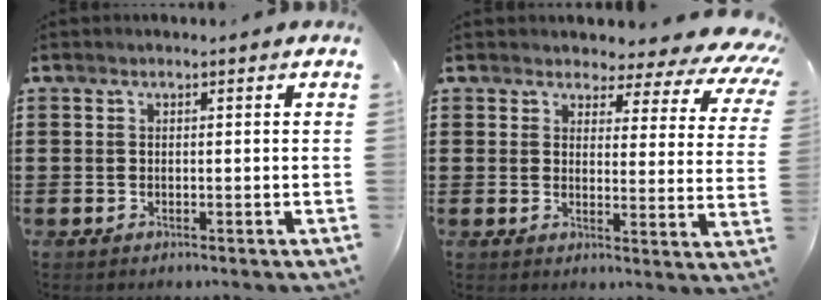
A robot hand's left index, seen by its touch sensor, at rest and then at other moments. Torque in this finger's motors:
{"motor_torque": [2.14, 0.00, 0.28, 0.05]}